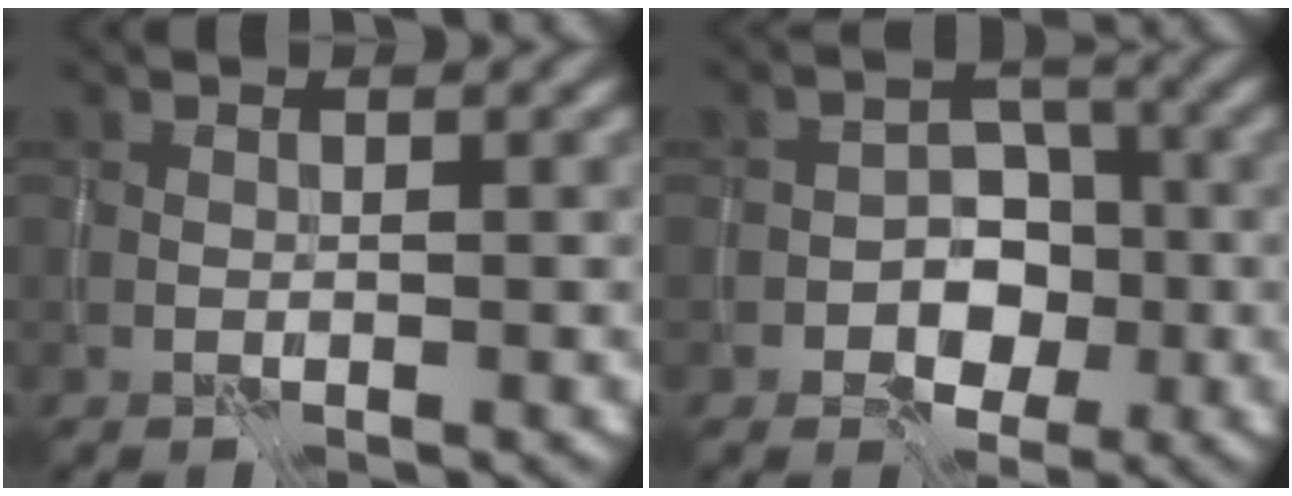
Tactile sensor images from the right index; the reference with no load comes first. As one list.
[{"total": 4.3, "force": [-1.3, 3.2, 2.5], "torque": [-0.002, 0.003, -0.032]}]